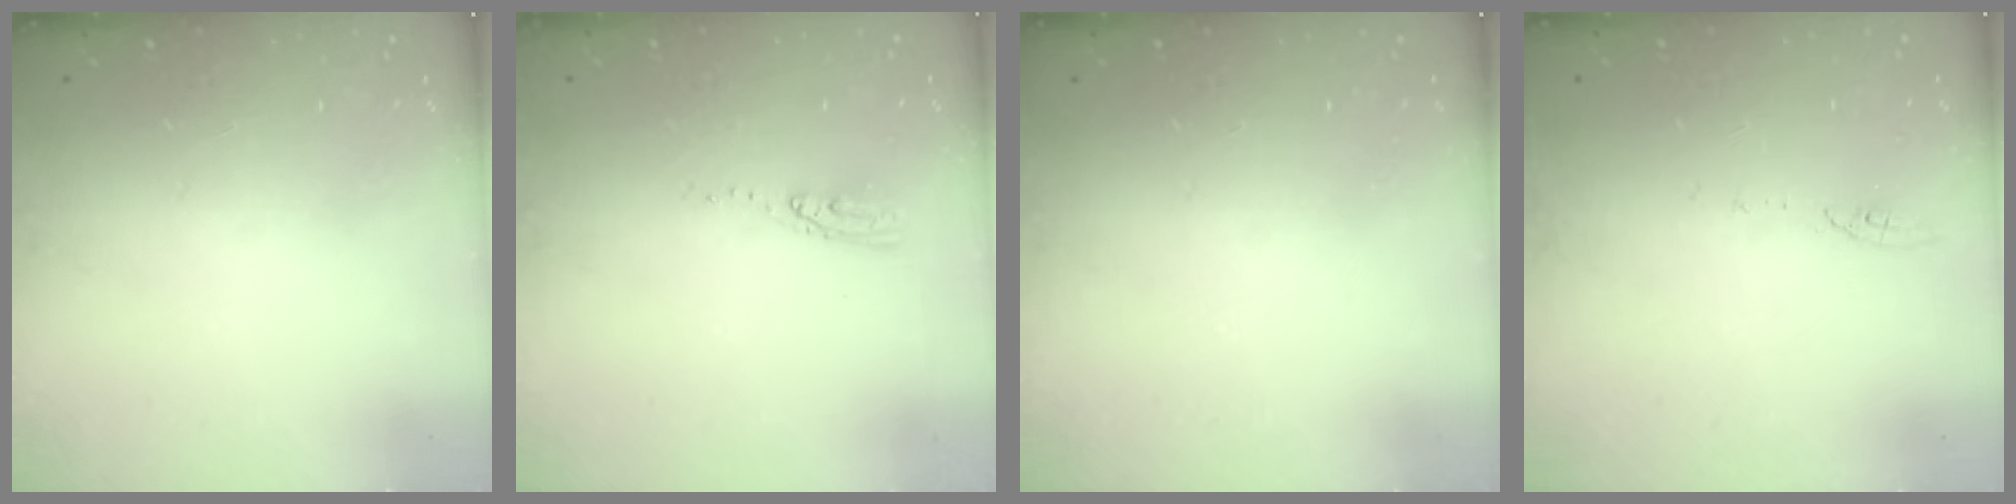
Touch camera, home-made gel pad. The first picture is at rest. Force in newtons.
{"total": 5.0, "press": 5.0, "slide": 0.5}
{"total": 0.0}
{"total": 4.8, "press": 4.8, "slide": 0.6}